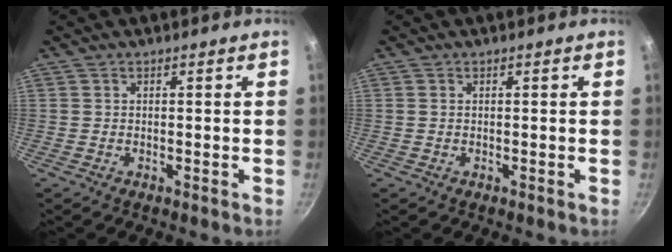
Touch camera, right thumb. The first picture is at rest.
{"total": 0.0}